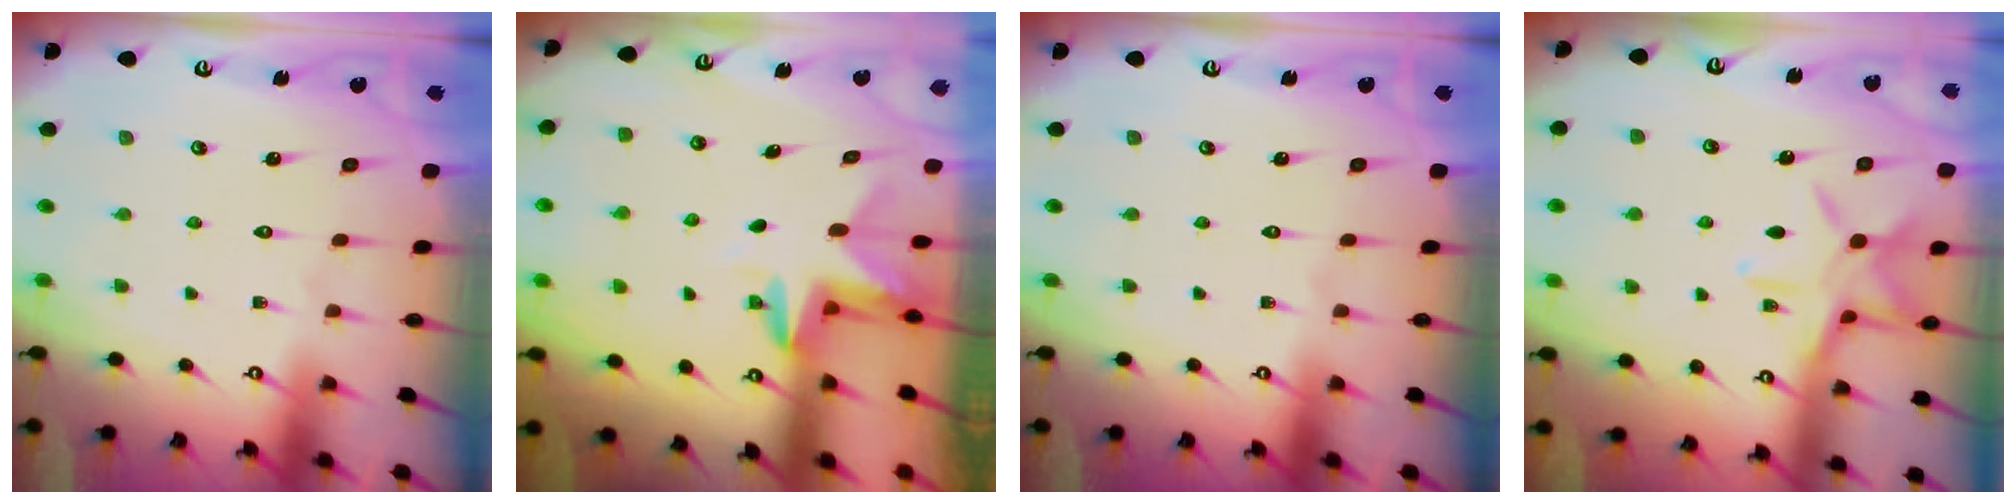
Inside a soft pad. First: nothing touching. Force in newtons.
{"total": 2.9, "press": 2.9, "slide": 0.2}
{"total": 0.0}
{"total": 11.0, "press": 11.0, "slide": 0.7}